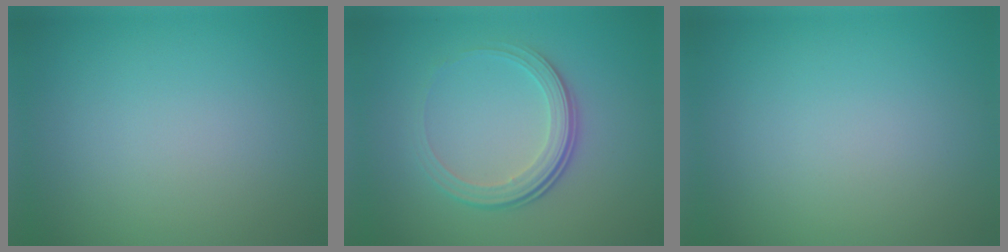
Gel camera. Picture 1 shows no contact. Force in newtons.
{"total": 3.9, "press": 2.7, "slide": 2.9}
{"total": 0.0}